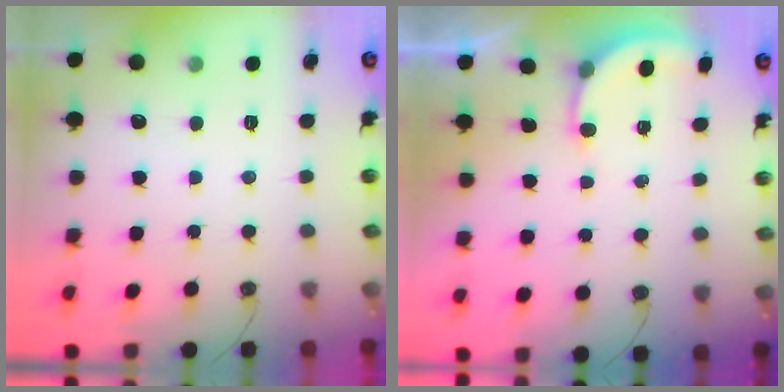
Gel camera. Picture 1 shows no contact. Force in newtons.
{"total": 2.9, "press": 2.9, "slide": 0.2}